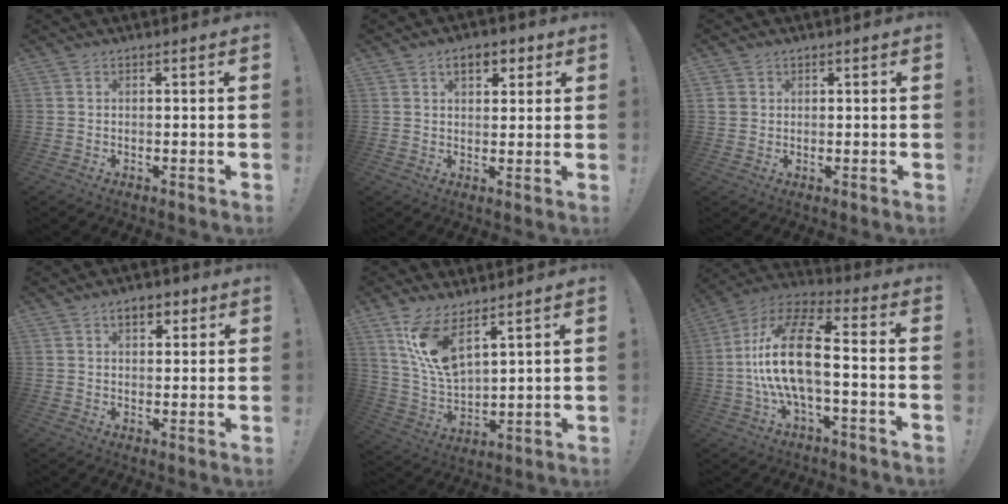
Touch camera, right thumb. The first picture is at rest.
{"total": 6.1, "force": [2.8, 3.6, 3.9], "torque": [-0.050, -0.001, 0.047]}
{"total": 2.7, "force": [1.3, 2.3, 0.5], "torque": [0.001, -0.005, 0.024]}
{"total": 5.1, "force": [2.5, 3.1, 3.2], "torque": [-0.043, 0.001, 0.041]}
{"total": 12.7, "force": [8.2, 4.9, 8.3], "torque": [-0.166, -0.042, 0.152]}
{"total": 18.6, "force": [-1.7, 7.2, 17.0], "torque": [-0.317, 0.016, -0.033]}